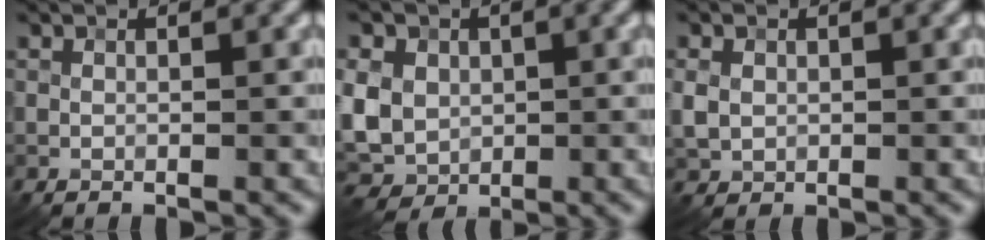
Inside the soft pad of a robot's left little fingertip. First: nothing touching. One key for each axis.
{"total": 7.5, "fx": 0.8, "fy": 6.3, "fz": 4.1, "tx": -0.093, "ty": 0.012, "tz": -0.009}
{"total": 1.8, "fx": 0.4, "fy": 1.5, "fz": 0.9, "tx": -0.018, "ty": 0.002, "tz": 0.005}